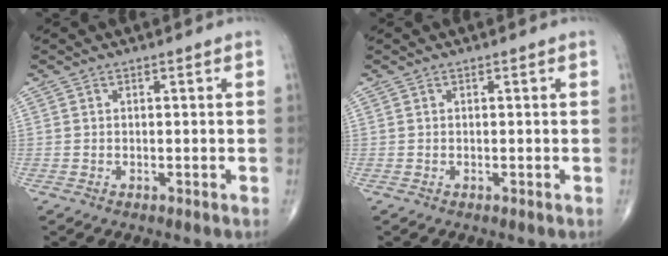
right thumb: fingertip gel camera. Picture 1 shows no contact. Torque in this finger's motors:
{"motor_torque": [0.00, 0.00, -0.03, 0.03, 0.03]}